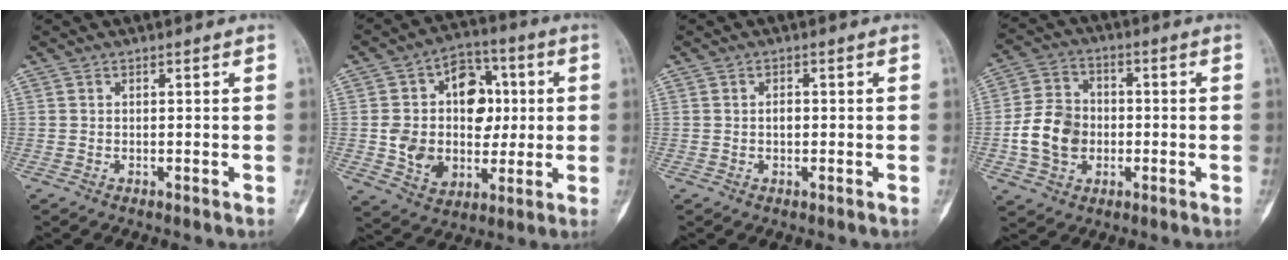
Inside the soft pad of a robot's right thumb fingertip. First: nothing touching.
{"total": 17.0, "force": [1.4, 12.8, 11.1], "torque": [-0.122, 0.019, 0.032]}
{"total": 1.2, "force": [-0.1, 0.8, 0.9], "torque": [-0.007, 0.002, -0.003]}
{"total": 11.0, "force": [-1.8, 8.8, 6.3], "torque": [-0.097, 0.018, -0.036]}